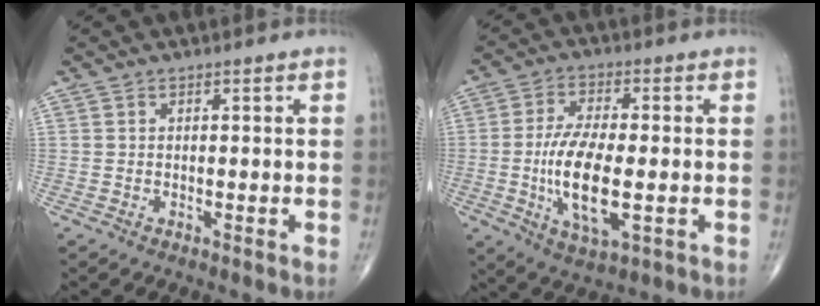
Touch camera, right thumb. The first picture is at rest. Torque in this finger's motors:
{"motor_torque": [2.87, 2.14, 1.73, -0.84, 0.55]}